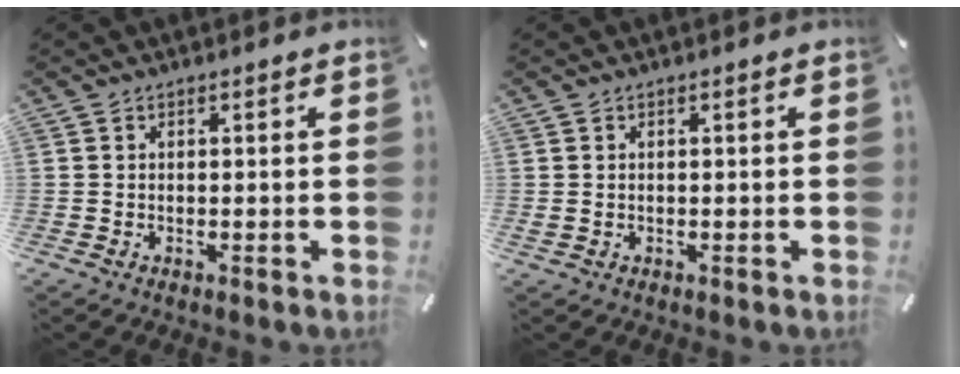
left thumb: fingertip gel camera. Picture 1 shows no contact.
{"total": 0.5, "force": [0.0, 0.4, 0.3], "torque": [-0.006, 0.000, 0.000]}